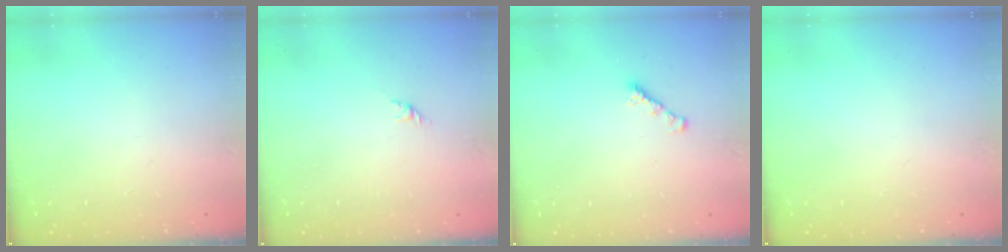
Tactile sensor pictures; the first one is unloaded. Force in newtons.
{"total": 1.6, "press": 1.5, "slide": 0.7}
{"total": 1.7, "press": 1.6, "slide": 0.5}
{"total": 0.0}